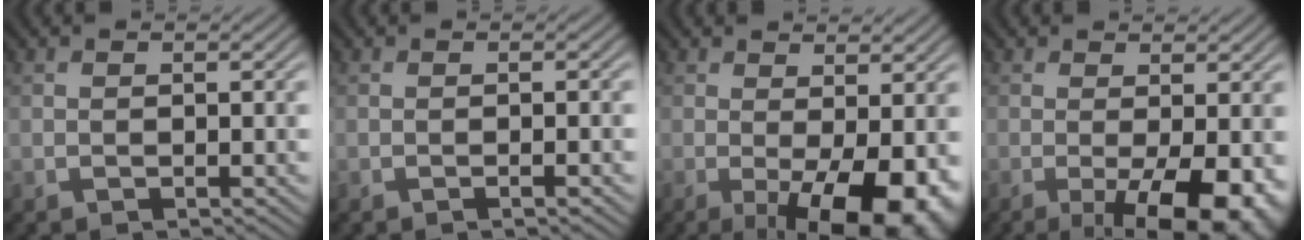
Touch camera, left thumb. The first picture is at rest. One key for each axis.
{"total": 1.1, "fx": -0.4, "fy": 0.1, "fz": 1.0, "tx": -0.013, "ty": 0.001, "tz": -0.009}
{"total": 9.1, "fx": -2.1, "fy": 3.1, "fz": 8.3, "tx": -0.124, "ty": -0.007, "tz": -0.022}
{"total": 8.3, "fx": -2.5, "fy": 2.4, "fz": 7.5, "tx": -0.117, "ty": -0.008, "tz": -0.030}